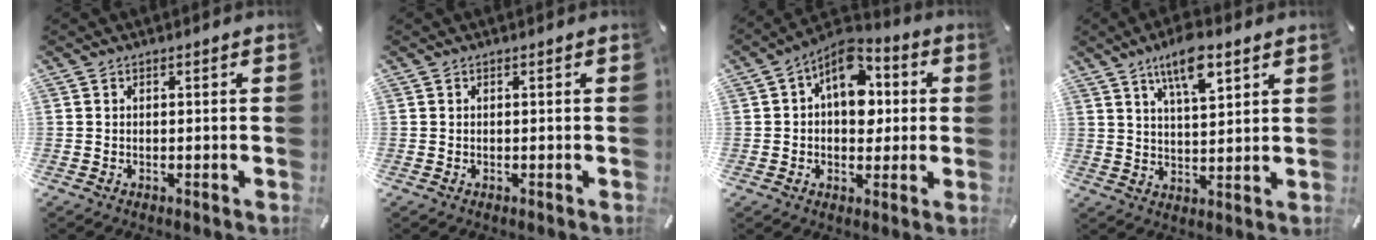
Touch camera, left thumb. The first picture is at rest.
{"total": 0.0}
{"total": 11.4, "force": [3.0, 7.9, 7.6], "torque": [-0.119, -0.019, 0.054]}
{"total": 9.9, "force": [6.4, 3.5, 6.6], "torque": [-0.112, -0.021, 0.109]}